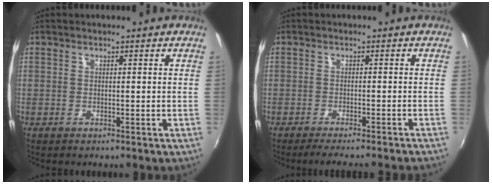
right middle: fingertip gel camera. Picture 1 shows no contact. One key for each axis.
{"total": 6.7, "fx": -5.9, "fy": -0.8, "fz": 3.0, "tx": -0.055, "ty": -0.016, "tz": -0.084}